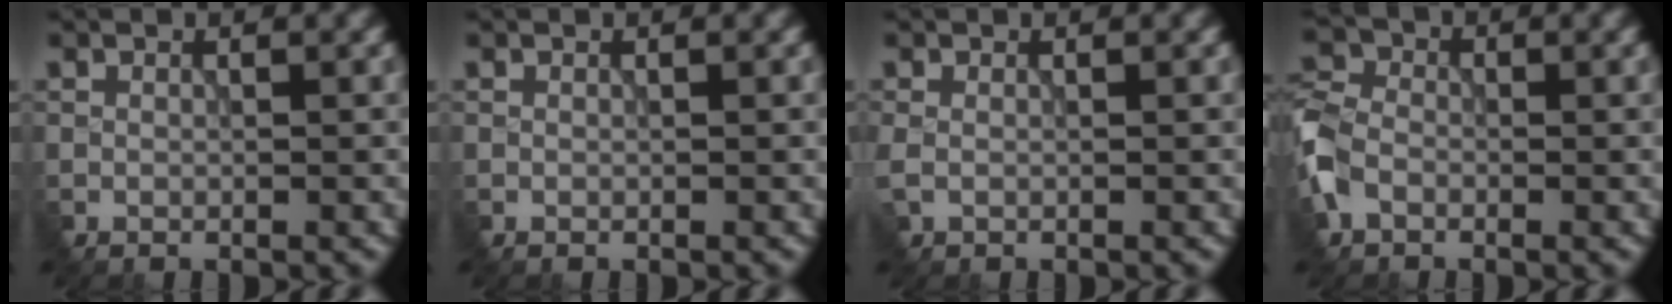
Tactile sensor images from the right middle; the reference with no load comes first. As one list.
[{"total": 0.0}, {"total": 0.9, "force": [0.1, 0.4, 0.8], "torque": [-0.020, -0.001, 0.001]}, {"total": 4.2, "force": [-1.9, 3.0, 2.3], "torque": [-0.062, 0.007, -0.059]}]